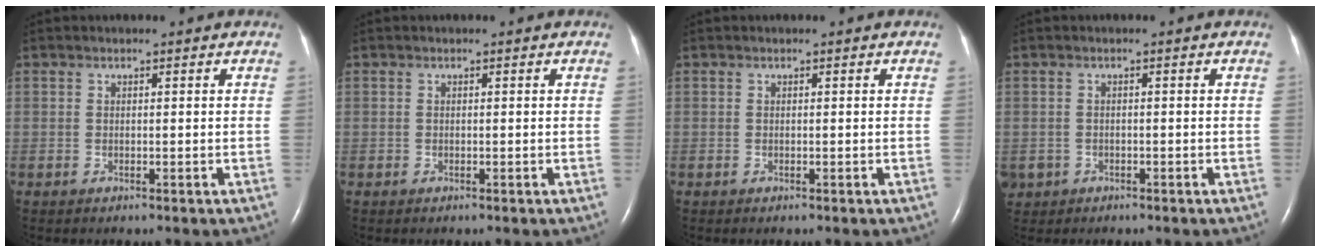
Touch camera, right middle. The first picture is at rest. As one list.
[{"total": 0.0}, {"total": 0.0}, {"total": 2.9, "force": [-1.5, 2.5, 0.3], "torque": [-0.010, 0.004, -0.026]}]